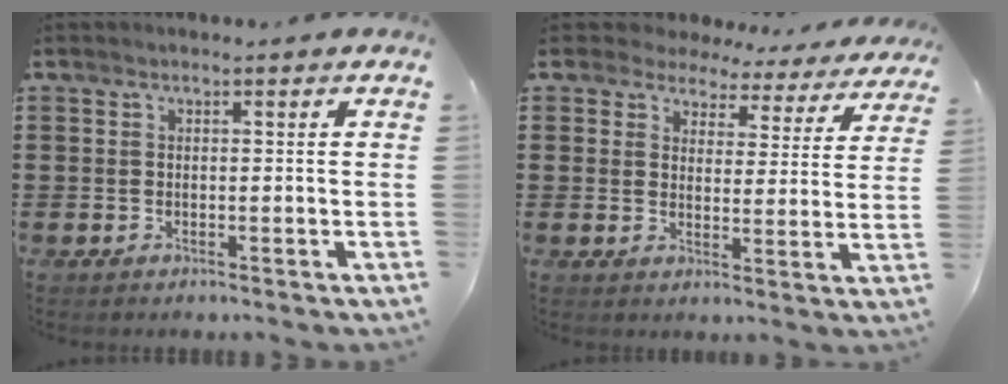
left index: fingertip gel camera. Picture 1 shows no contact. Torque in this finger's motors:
{"motor_torque": [2.14, 0.00, 0.41, 0.00]}